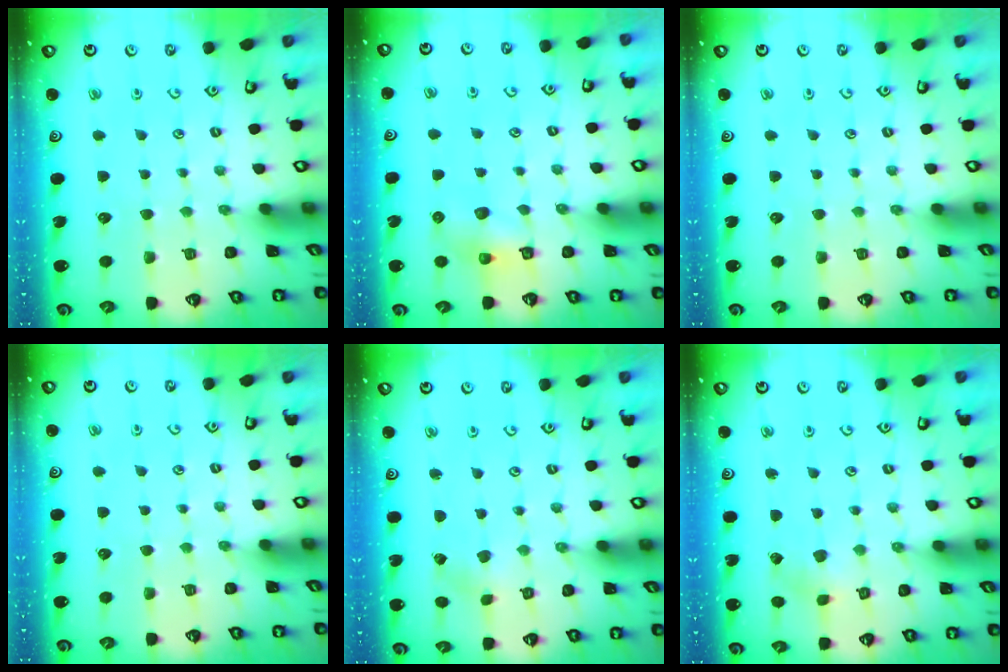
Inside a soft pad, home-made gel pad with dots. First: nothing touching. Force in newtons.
{"total": 6.4, "press": 6.3, "slide": 0.4}
{"total": 0.0}
{"total": 0.0}
{"total": 0.6, "press": 0.6, "slide": 0.2}
{"total": 2.5, "press": 2.5, "slide": 0.2}